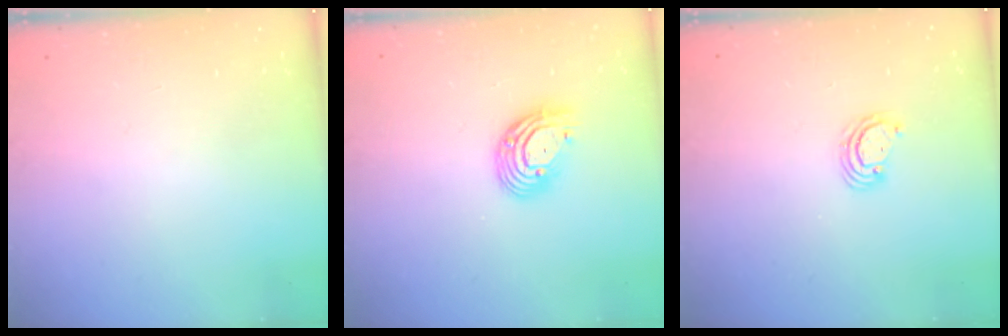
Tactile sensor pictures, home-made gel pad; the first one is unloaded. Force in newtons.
{"total": 10.3, "press": 10.3, "slide": 1.0}
{"total": 2.4, "press": 2.4, "slide": 0.2}